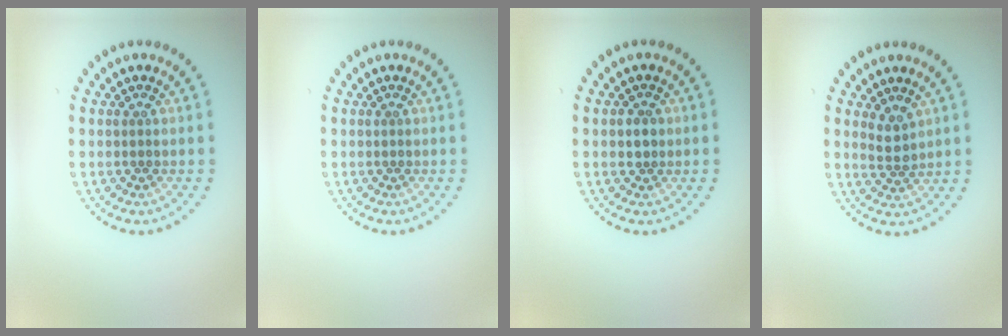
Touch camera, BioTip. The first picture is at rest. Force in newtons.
{"total": 0.0}
{"total": 1.3, "press": 1.2, "slide": 0.5}
{"total": 1.7, "press": 1.4, "slide": 0.9}